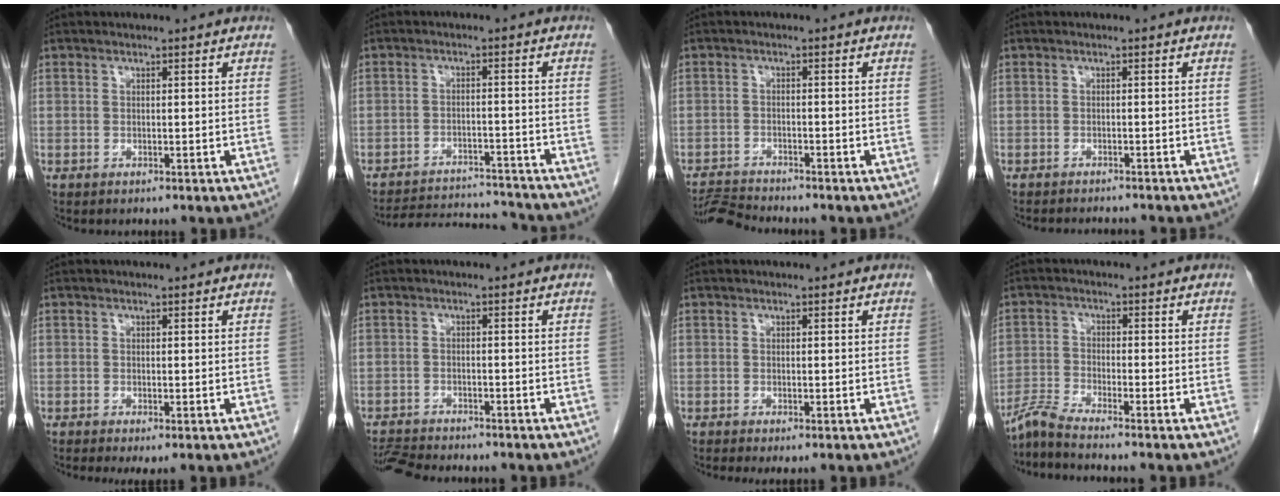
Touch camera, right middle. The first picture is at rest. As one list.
[{"total": 11.5, "force": [-11.4, 0.5, 1.3], "torque": [-0.021, 0.002, -0.166]}, {"total": 4.1, "force": [-4.0, -0.9, 0.0], "torque": [0.001, -0.016, -0.071]}, {"total": 6.6, "force": [-6.1, 0.6, 2.3], "torque": [-0.021, -0.009, -0.075]}, {"total": 1.7, "force": [-0.6, 0.4, 1.6], "torque": [-0.024, -0.007, -0.002]}, {"total": 5.5, "force": [-5.4, 0.3, 1.2], "torque": [-0.018, -0.015, -0.088]}, {"total": 1.1, "force": [-0.5, 0.2, 1.0], "torque": [-0.016, -0.004, -0.003]}, {"total": 4.3, "force": [-3.9, -1.5, 0.9], "torque": [-0.033, -0.020, -0.082]}]